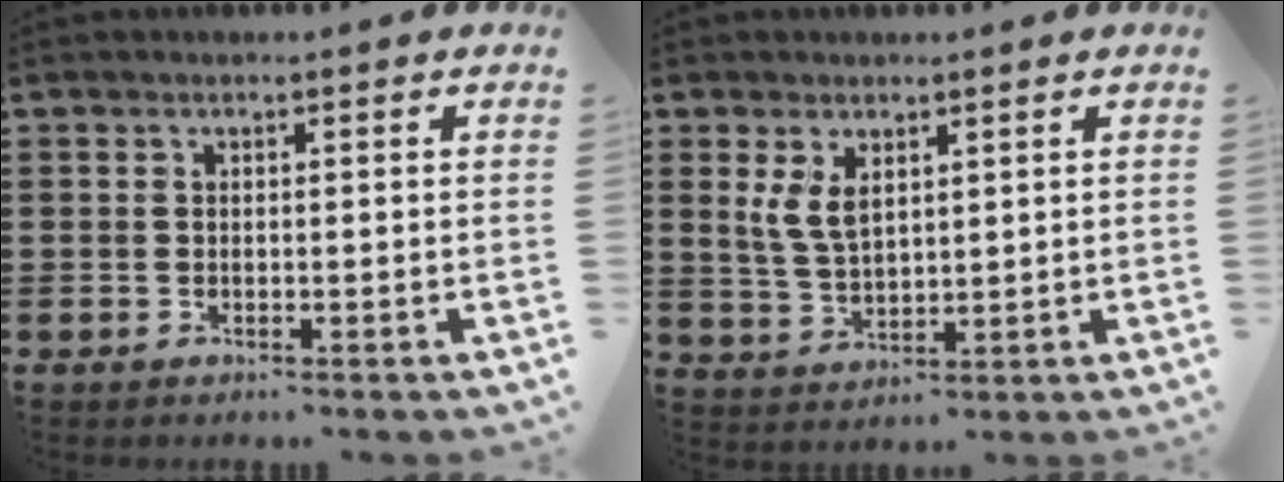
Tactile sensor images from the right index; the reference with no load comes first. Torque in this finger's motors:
{"motor_torque": [0.80, 0.31, 0.44, 0.07]}